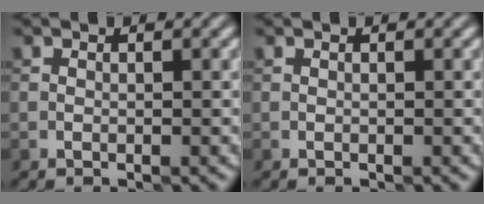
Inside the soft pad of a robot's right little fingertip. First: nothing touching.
{"total": 0.0}